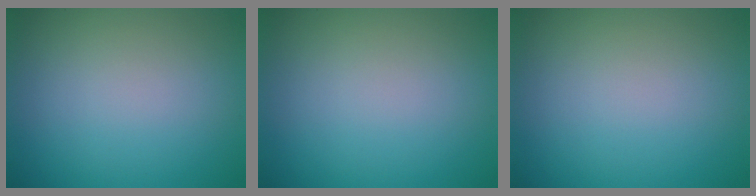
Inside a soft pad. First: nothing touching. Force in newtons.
{"total": 0.0}
{"total": 0.0}